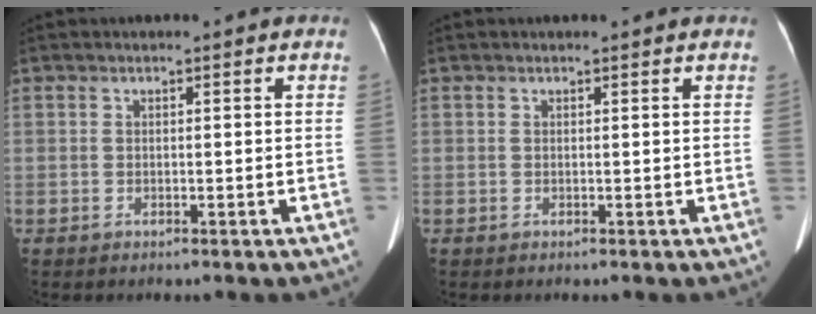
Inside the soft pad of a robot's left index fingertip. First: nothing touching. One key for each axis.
{"total": 0.6, "fx": 0.6, "fy": 0.1, "fz": 0.1, "tx": -0.006, "ty": 0.003, "tz": 0.005}